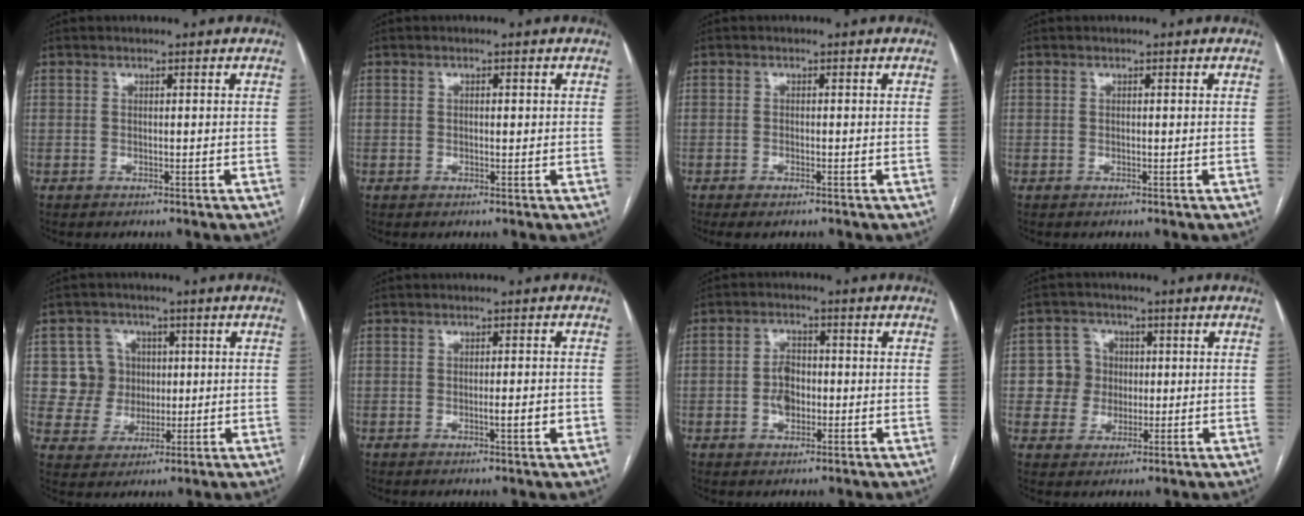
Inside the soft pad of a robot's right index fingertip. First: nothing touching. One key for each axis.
{"total": 1.0, "fx": 0.1, "fy": 0.4, "fz": 0.9, "tx": -0.016, "ty": 0.001, "tz": 0.002}
{"total": 1.7, "fx": -1.2, "fy": 0.4, "fz": 1.1, "tx": -0.018, "ty": -0.003, "tz": -0.016}
{"total": 0.0}
{"total": 7.2, "fx": 1.4, "fy": 7.0, "fz": 0.5, "tx": -0.005, "ty": 0.022, "tz": 0.029}
{"total": 2.4, "fx": -0.7, "fy": 0.3, "fz": 2.3, "tx": -0.035, "ty": -0.002, "tz": -0.009}
{"total": 4.1, "fx": -0.7, "fy": 2.7, "fz": 3.0, "tx": -0.057, "ty": 0.007, "tz": -0.013}
{"total": 5.8, "fx": 0.4, "fy": 5.7, "fz": 0.7, "tx": -0.009, "ty": 0.020, "tz": 0.010}